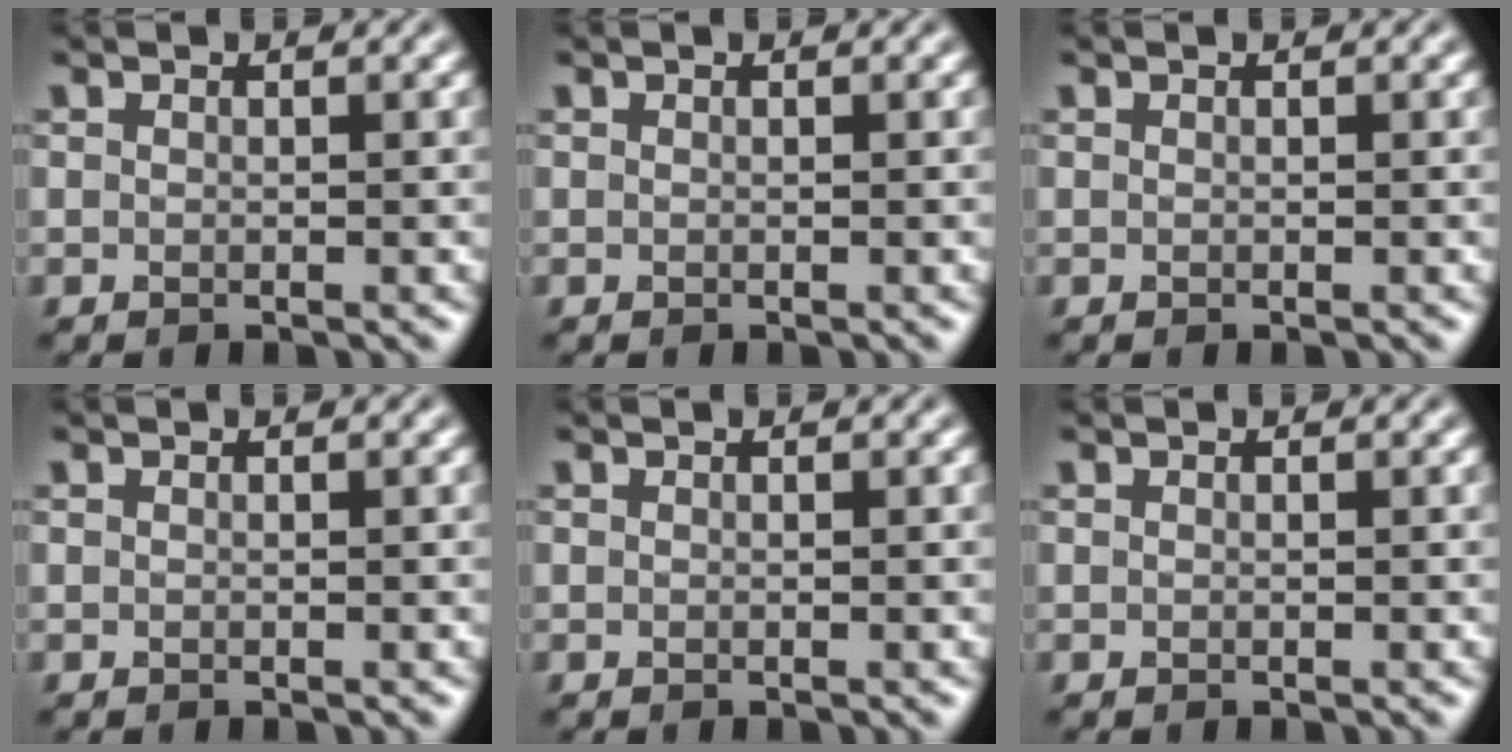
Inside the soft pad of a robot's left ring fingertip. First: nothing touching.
{"total": 0.0}
{"total": 0.0}
{"total": 0.0}
{"total": 0.0}
{"total": 0.0}